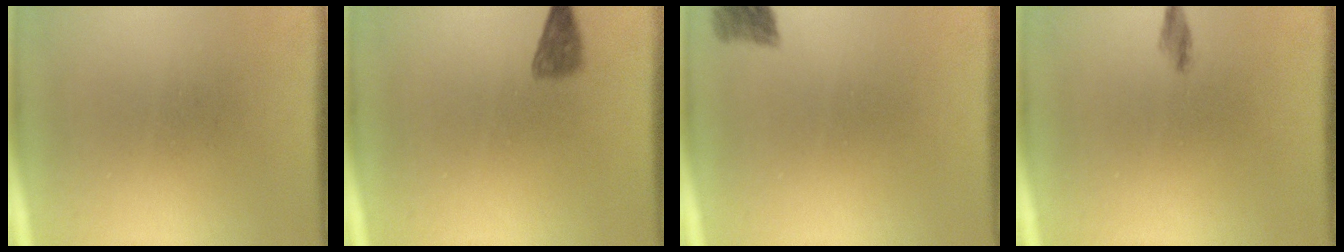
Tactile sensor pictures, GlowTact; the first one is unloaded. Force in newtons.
{"total": 2.1}
{"total": 2.8}
{"total": 1.3}